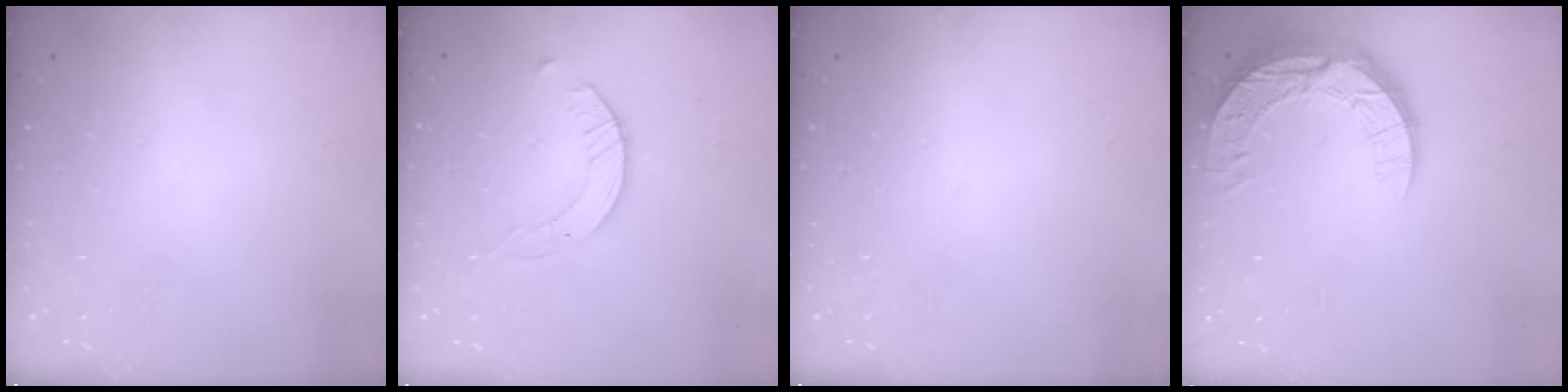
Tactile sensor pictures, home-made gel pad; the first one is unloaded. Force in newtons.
{"total": 2.7, "press": 2.7, "slide": 0.3}
{"total": 0.0}
{"total": 12.9, "press": 12.9, "slide": 1.1}